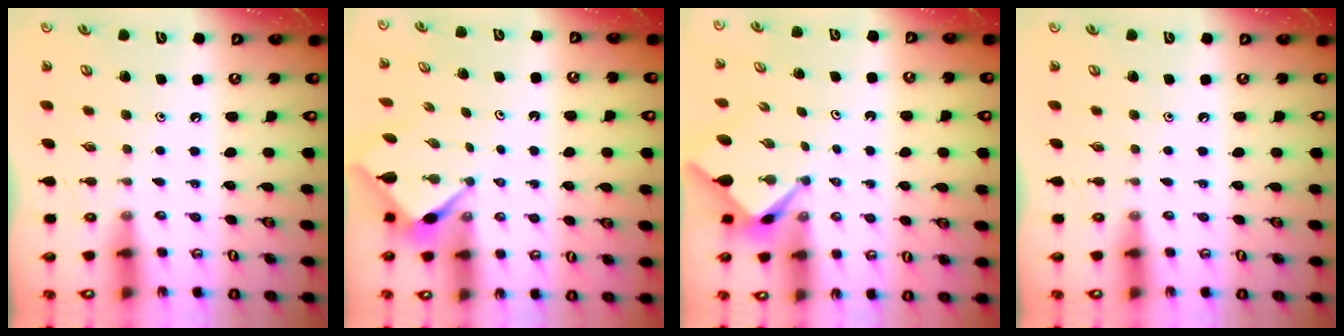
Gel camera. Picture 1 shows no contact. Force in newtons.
{"total": 3.0, "press": 2.9, "slide": 0.3}
{"total": 2.8, "press": 2.8, "slide": 0.3}
{"total": 0.0}